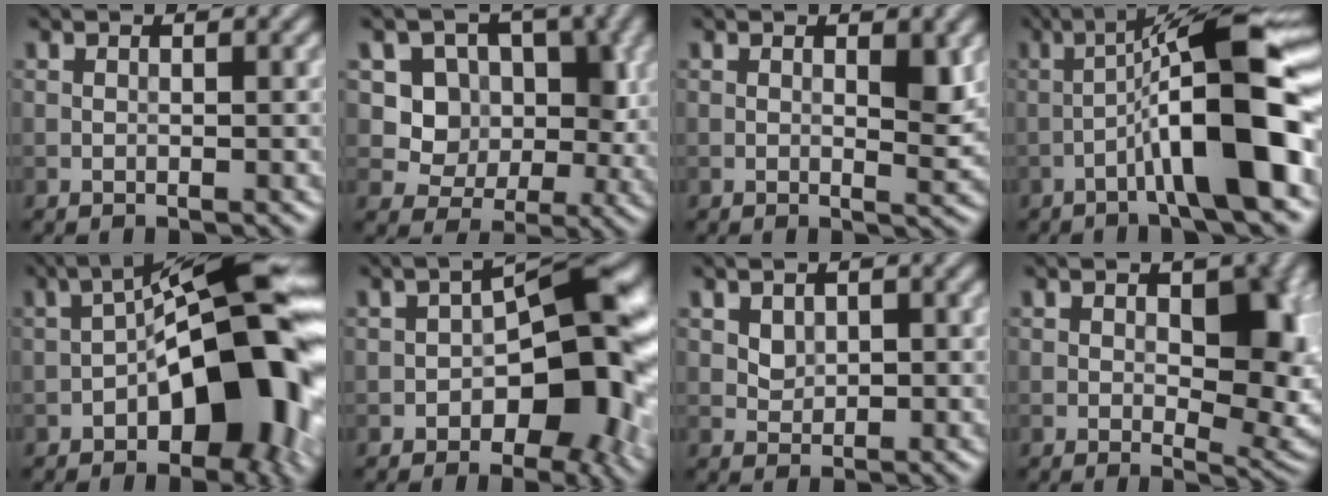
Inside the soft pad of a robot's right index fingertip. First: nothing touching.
{"total": 7.4, "force": [1.6, 6.1, 4.0], "torque": [-0.046, -0.006, 0.012]}
{"total": 2.4, "force": [0.4, 0.7, 2.2], "torque": [-0.033, -0.006, 0.005]}
{"total": 11.1, "force": [-3.3, 1.3, 10.5], "torque": [-0.154, 0.027, -0.055]}
{"total": 13.0, "force": [-2.9, 5.5, 11.4], "torque": [-0.137, 0.030, -0.065]}
{"total": 9.7, "force": [-2.4, 5.2, 7.8], "torque": [-0.091, 0.015, -0.047]}
{"total": 1.5, "force": [0.3, 1.2, 0.9], "torque": [-0.014, -0.002, 0.008]}
{"total": 6.8, "force": [0.8, 3.7, 5.7], "torque": [-0.063, -0.010, 0.017]}